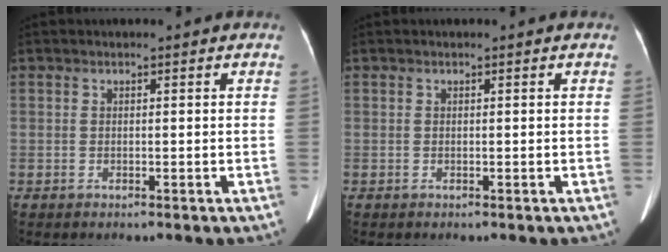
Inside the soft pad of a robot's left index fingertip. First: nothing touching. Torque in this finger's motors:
{"motor_torque": [0.05, 0.03, 0.02, 0.01]}